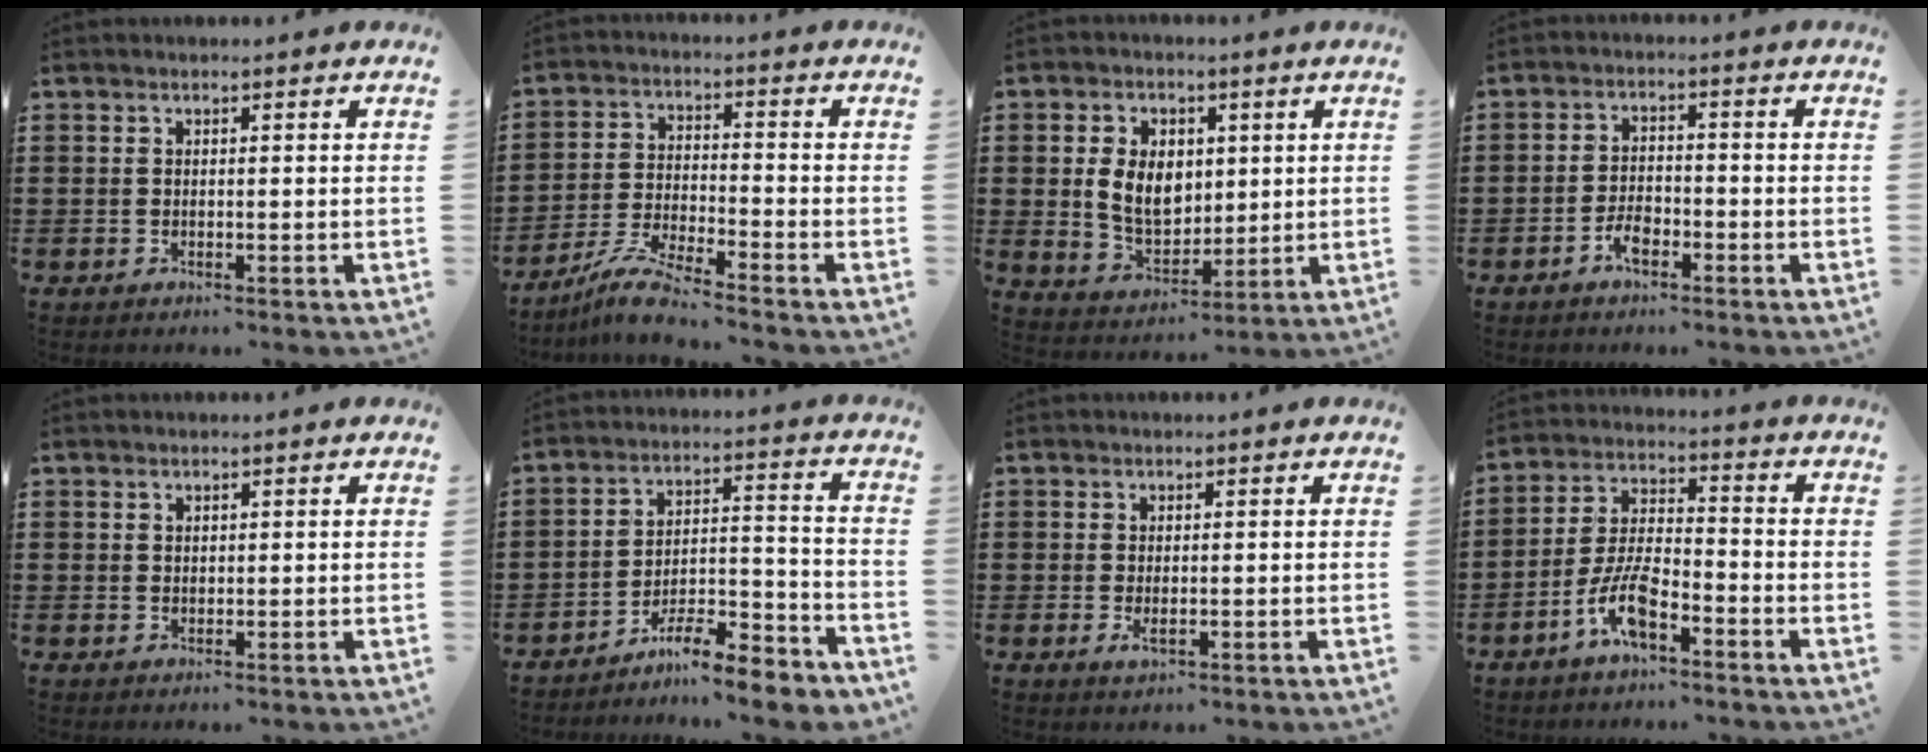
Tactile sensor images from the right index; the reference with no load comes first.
{"total": 6.4, "force": [-5.7, -0.1, 2.9], "torque": [-0.074, -0.012, -0.113]}
{"total": 7.7, "force": [1.1, 5.6, 5.3], "torque": [-0.113, 0.005, 0.014]}
{"total": 3.6, "force": [-2.2, 1.4, 2.5], "torque": [-0.059, -0.002, -0.045]}
{"total": 0.7, "force": [0.5, 0.5, 0.2], "torque": [-0.006, 0.002, 0.010]}
{"total": 8.1, "force": [-7.6, 0.8, 2.7], "torque": [-0.033, 0.021, -0.144]}
{"total": 1.5, "force": [-0.3, 0.5, 1.4], "torque": [-0.026, -0.003, -0.004]}
{"total": 7.9, "force": [-4.6, 2.7, 5.8], "torque": [-0.135, -0.003, -0.089]}